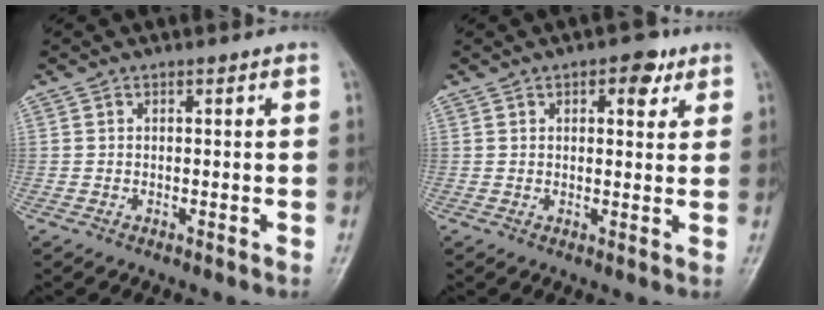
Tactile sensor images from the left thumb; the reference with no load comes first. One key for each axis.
{"total": 4.7, "fx": 2.5, "fy": 2.4, "fz": 3.2, "tx": -0.025, "ty": -0.007, "tz": 0.027}